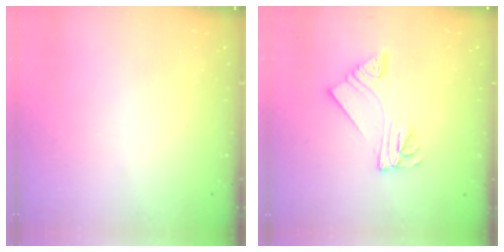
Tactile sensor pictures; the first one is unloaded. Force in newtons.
{"total": 7.9, "press": 7.9, "slide": 0.8}